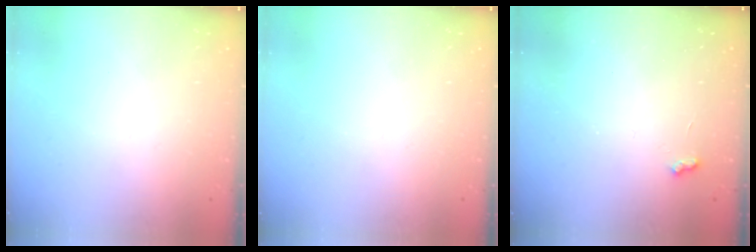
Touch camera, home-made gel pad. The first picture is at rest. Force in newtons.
{"total": 0.0}
{"total": 2.8, "press": 2.7, "slide": 0.5}